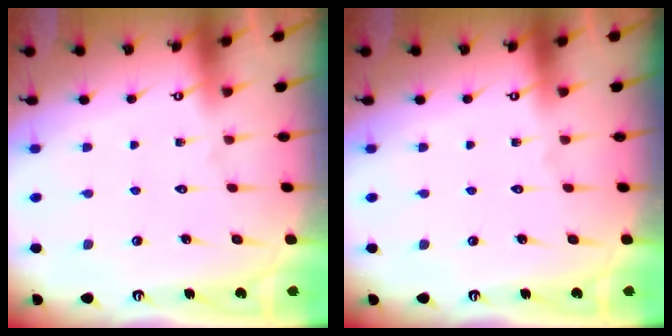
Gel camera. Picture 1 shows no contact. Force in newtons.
{"total": 0.0}